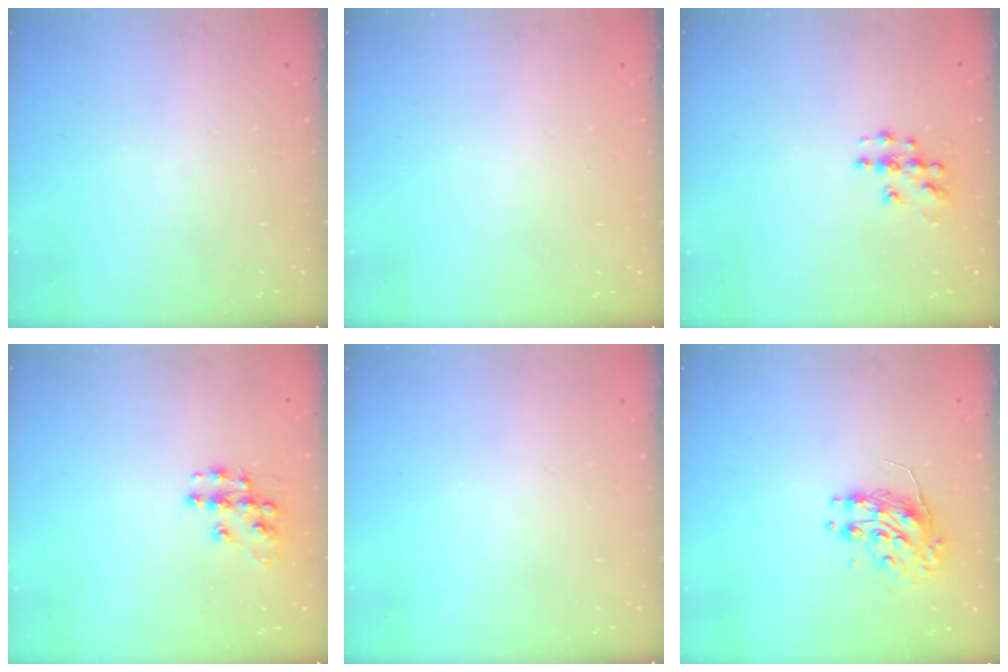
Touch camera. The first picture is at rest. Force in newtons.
{"total": 0.0}
{"total": 8.2, "press": 8.2, "slide": 0.4}
{"total": 9.7, "press": 9.7, "slide": 0.7}
{"total": 0.0}
{"total": 8.7, "press": 8.7, "slide": 0.8}